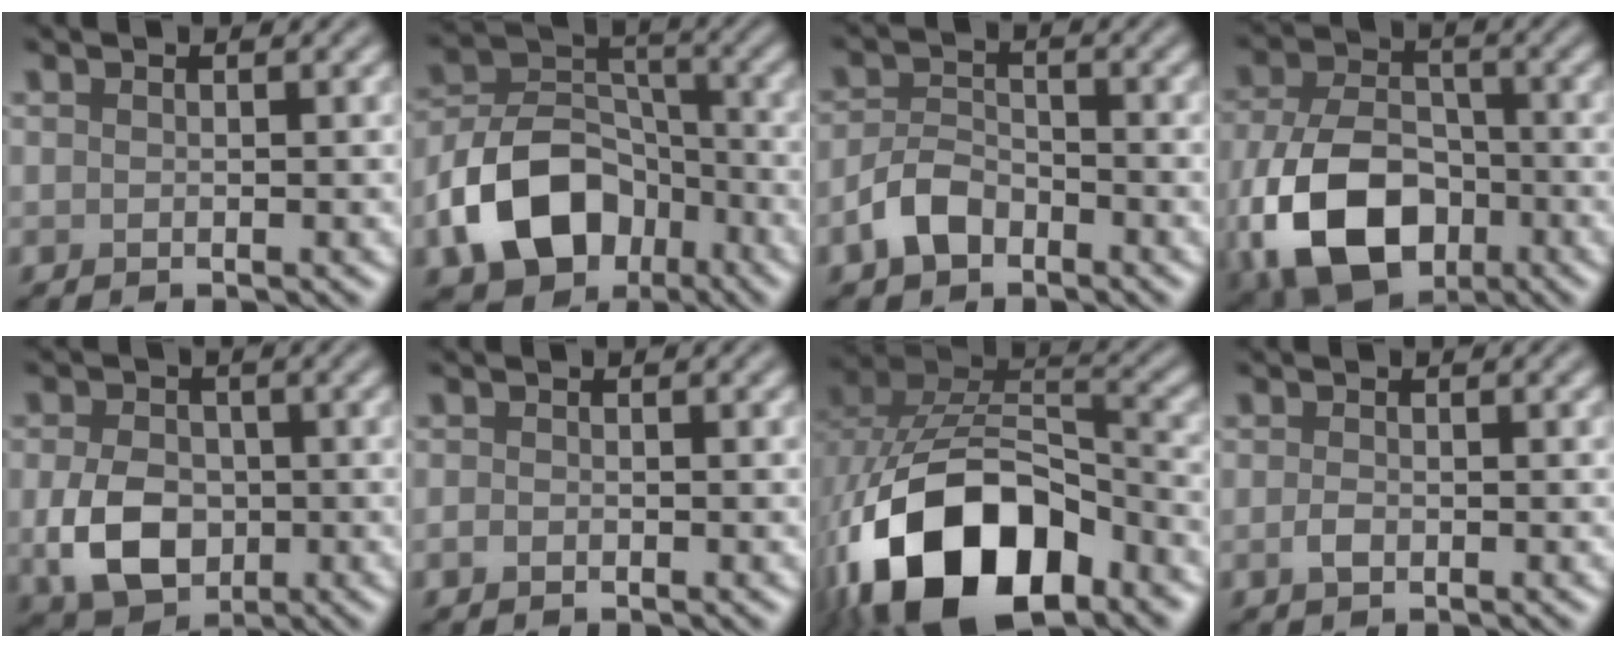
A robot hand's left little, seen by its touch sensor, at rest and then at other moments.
{"total": 10.0, "force": [-4.5, 7.0, 5.5], "torque": [-0.098, 0.000, -0.090]}
{"total": 3.3, "force": [-2.1, 1.9, 1.7], "torque": [-0.033, 0.007, -0.048]}
{"total": 11.7, "force": [-4.2, 7.7, 7.8], "torque": [-0.172, -0.022, -0.079]}
{"total": 6.2, "force": [-1.1, 4.6, 4.1], "torque": [-0.086, -0.009, -0.024]}
{"total": 0.6, "force": [-0.3, 0.4, 0.4], "torque": [-0.006, -0.003, -0.007]}
{"total": 15.6, "force": [-7.2, 8.9, 10.6], "torque": [-0.194, -0.014, -0.126]}
{"total": 1.1, "force": [-0.3, 0.6, 0.8], "torque": [-0.019, -0.002, -0.008]}